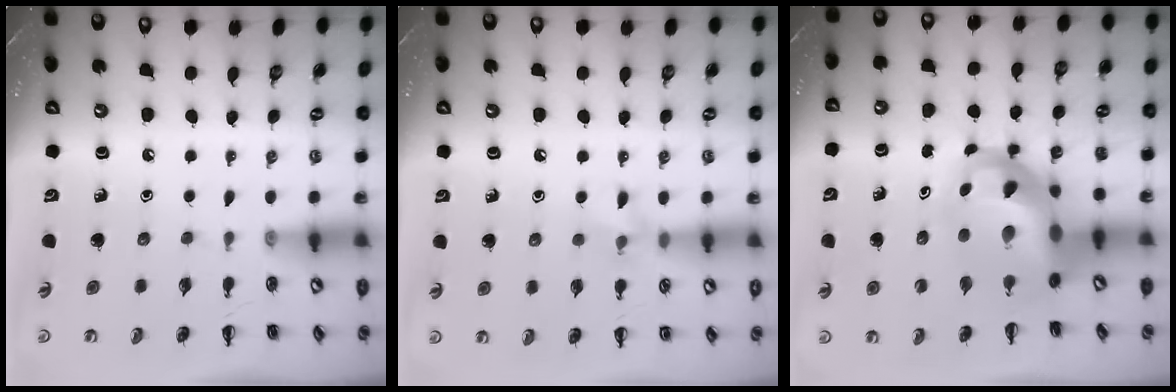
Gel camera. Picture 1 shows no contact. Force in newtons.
{"total": 6.9, "press": 6.7, "slide": 1.7}
{"total": 9.8, "press": 9.4, "slide": 2.6}